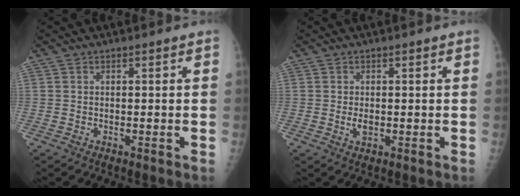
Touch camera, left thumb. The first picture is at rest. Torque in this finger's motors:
{"motor_torque": [-0.10, -0.13, 0.28, 0.09, 0.00]}